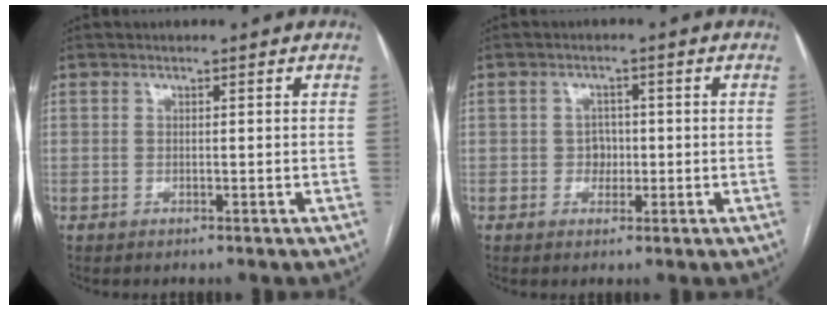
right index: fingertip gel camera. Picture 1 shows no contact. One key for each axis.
{"total": 2.4, "fx": -0.3, "fy": 2.1, "fz": 1.1, "tx": -0.007, "ty": 0.005, "tz": -0.005}